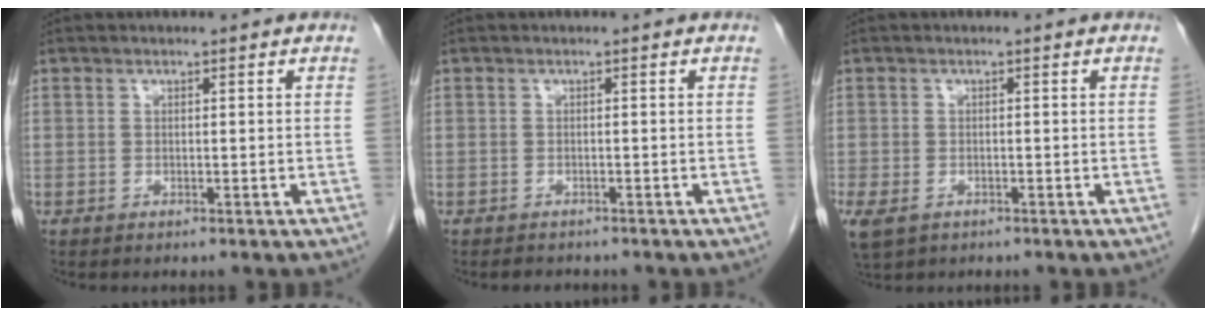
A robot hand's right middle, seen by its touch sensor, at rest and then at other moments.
{"total": 2.0, "force": [-1.8, 0.8, 0.5], "torque": [-0.012, -0.003, -0.022]}
{"total": 5.9, "force": [-3.1, 3.9, 3.1], "torque": [-0.081, -0.014, -0.047]}